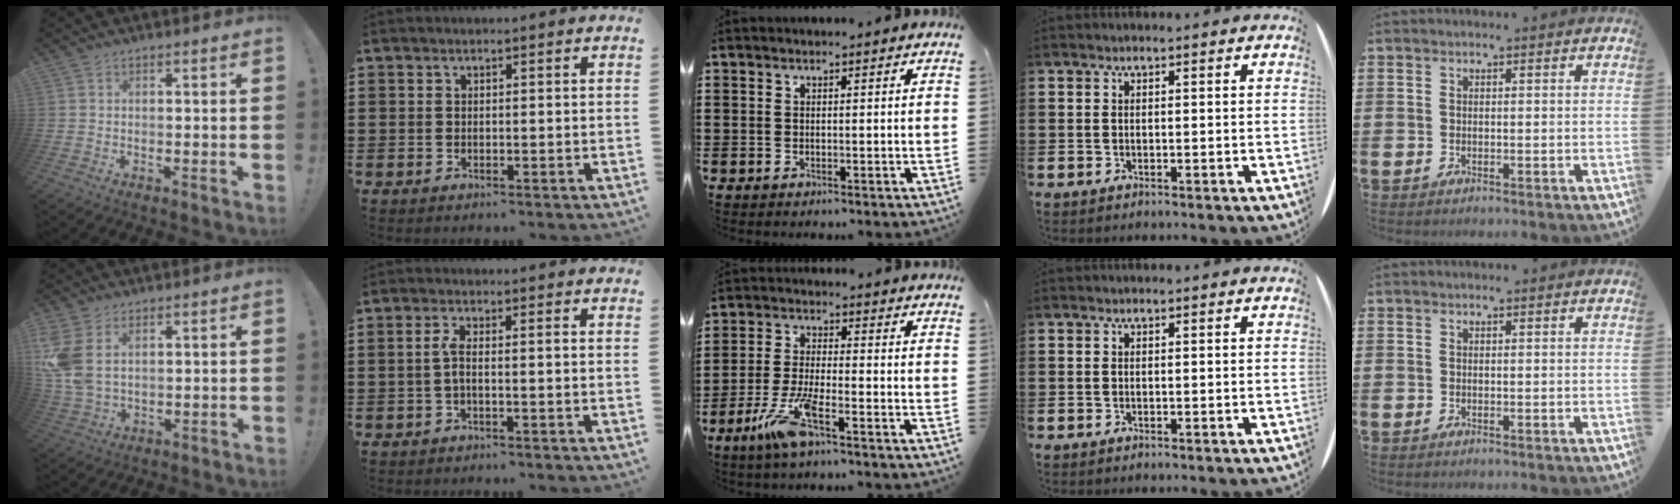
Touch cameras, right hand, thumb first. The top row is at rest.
{"thumb": {"total": 9.0, "force": [3.2, 5.8, 6.2], "torque": [-0.127, -0.018, 0.063]}, "index": {"total": 2.6, "force": [-0.5, 0.3, 2.6], "torque": [-0.056, -0.002, -0.014]}, "middle": {"total": 7.5, "force": [-4.2, 1.1, 6.1], "torque": [-0.135, -0.012, -0.080]}}